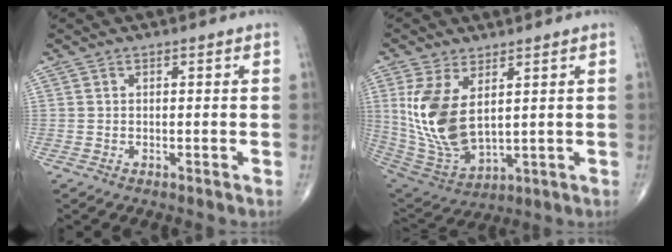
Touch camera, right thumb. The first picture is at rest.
{"total": 14.2, "force": [3.3, 7.4, 11.7], "torque": [-0.240, -0.022, 0.087]}